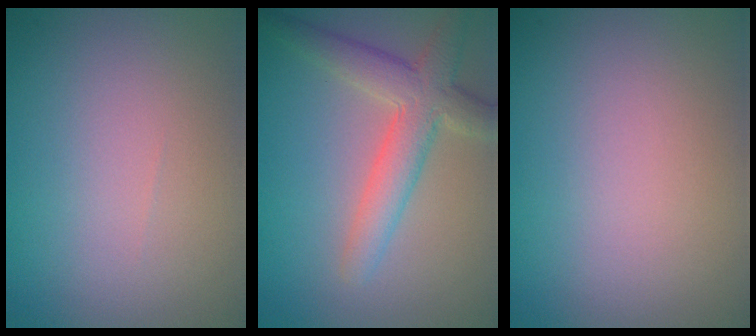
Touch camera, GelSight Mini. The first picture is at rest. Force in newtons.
{"total": 4.8, "press": 4.8, "slide": 0.3}
{"total": 0.0}